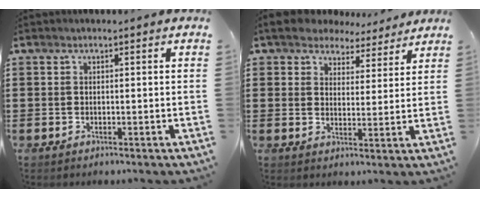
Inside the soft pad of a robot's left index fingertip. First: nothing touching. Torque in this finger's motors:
{"motor_torque": [2.14, 0.00, -0.02, -0.09]}